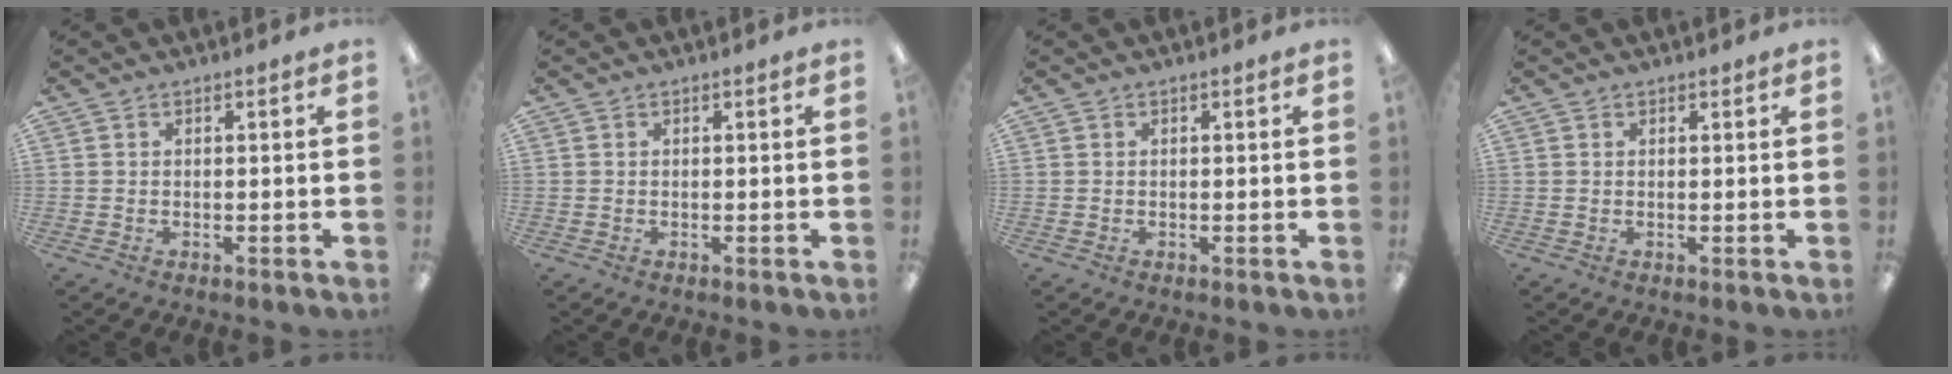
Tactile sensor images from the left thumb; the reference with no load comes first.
{"total": 0.0}
{"total": 0.0}
{"total": 0.6, "force": [0.5, 0.3, 0.0], "torque": [0.008, -0.003, 0.008]}